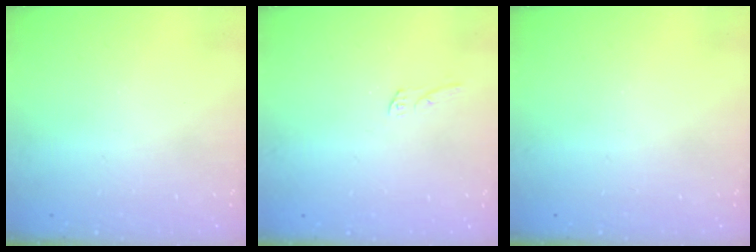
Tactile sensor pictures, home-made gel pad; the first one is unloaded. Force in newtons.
{"total": 4.0, "press": 4.0, "slide": 0.3}
{"total": 0.0}